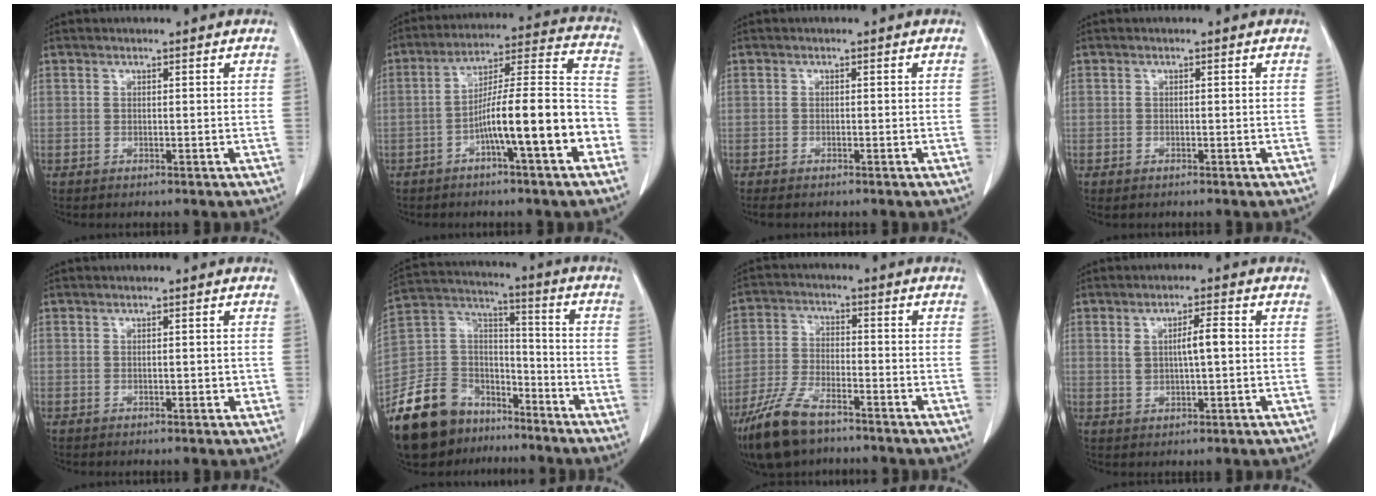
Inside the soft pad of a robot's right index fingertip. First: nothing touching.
{"total": 15.2, "force": [-5.5, 1.5, 14.1], "torque": [-0.219, 0.028, -0.086]}
{"total": 2.6, "force": [-1.8, 1.2, 1.5], "torque": [-0.033, -0.004, -0.025]}
{"total": 1.6, "force": [-0.8, 1.0, 1.0], "torque": [-0.025, -0.001, -0.008]}
{"total": 1.8, "force": [-0.1, 1.0, 1.5], "torque": [-0.030, 0.002, 0.002]}
{"total": 21.1, "force": [-14.8, 12.2, 9.0], "torque": [-0.207, 0.038, -0.260]}
{"total": 11.2, "force": [-7.9, 4.0, 6.9], "torque": [-0.153, -0.016, -0.150]}
{"total": 5.3, "force": [0.7, 1.5, 5.0], "torque": [-0.093, 0.011, 0.019]}